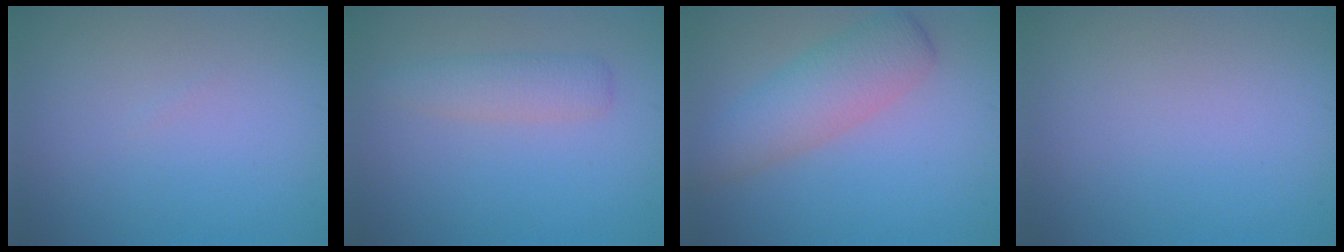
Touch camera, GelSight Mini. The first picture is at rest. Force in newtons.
{"total": 2.2, "press": 2.2, "slide": 0.0}
{"total": 4.6, "press": 4.6, "slide": 0.1}
{"total": 0.0}